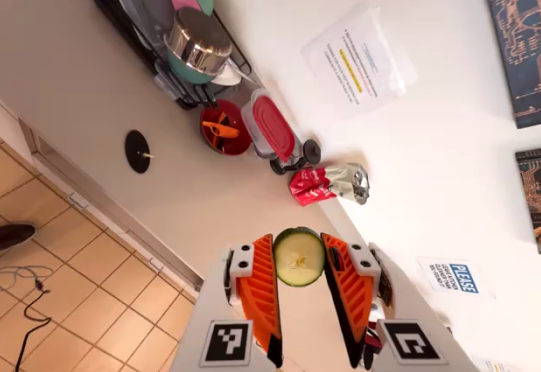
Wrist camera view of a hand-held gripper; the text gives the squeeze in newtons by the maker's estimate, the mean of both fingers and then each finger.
{"total": 6.6, "left": 6.1, "right": 7.1}